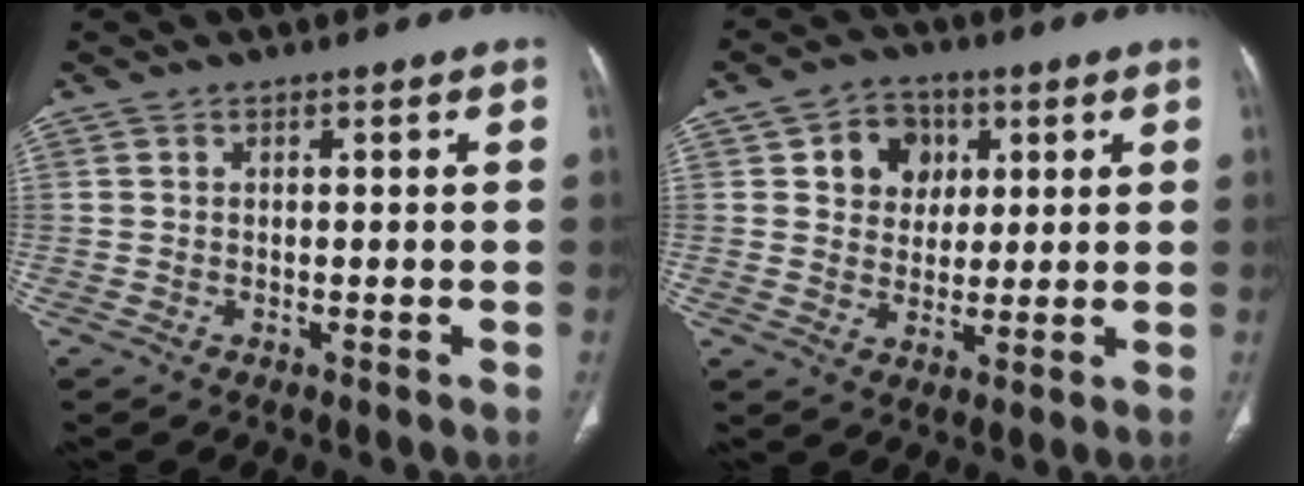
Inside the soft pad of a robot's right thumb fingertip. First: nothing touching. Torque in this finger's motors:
{"motor_torque": [-0.68, 0.18, -0.09, 0.21, -0.01]}